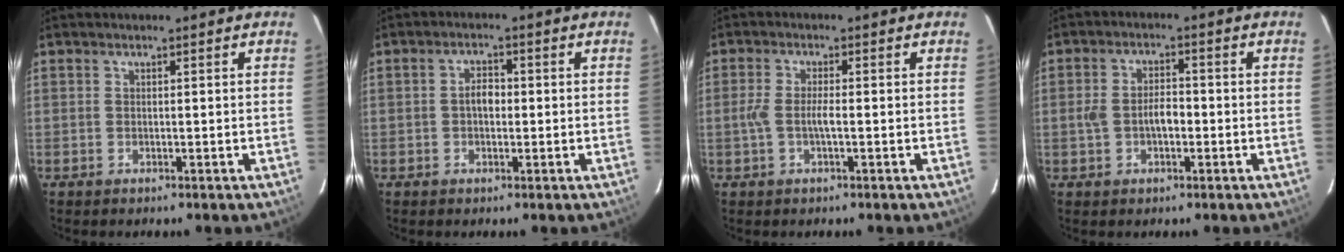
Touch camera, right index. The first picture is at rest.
{"total": 2.9, "force": [-0.2, 1.9, 2.1], "torque": [-0.037, 0.010, -0.005]}
{"total": 3.6, "force": [-0.8, 0.7, 3.5], "torque": [-0.068, 0.001, -0.016]}
{"total": 5.1, "force": [-1.2, 2.9, 4.0], "torque": [-0.078, 0.008, -0.016]}